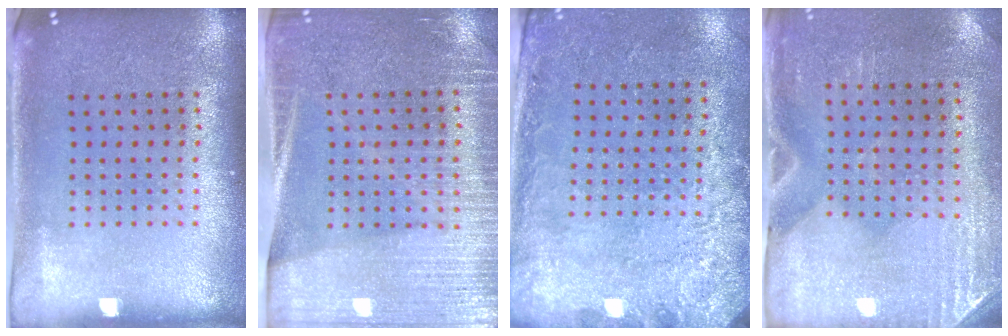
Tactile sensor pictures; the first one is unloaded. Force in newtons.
{"total": 3.4, "press": 3.0, "slide": 1.6}
{"total": 2.8, "press": 1.9, "slide": 2.0}
{"total": 2.9, "press": 2.5, "slide": 1.4}